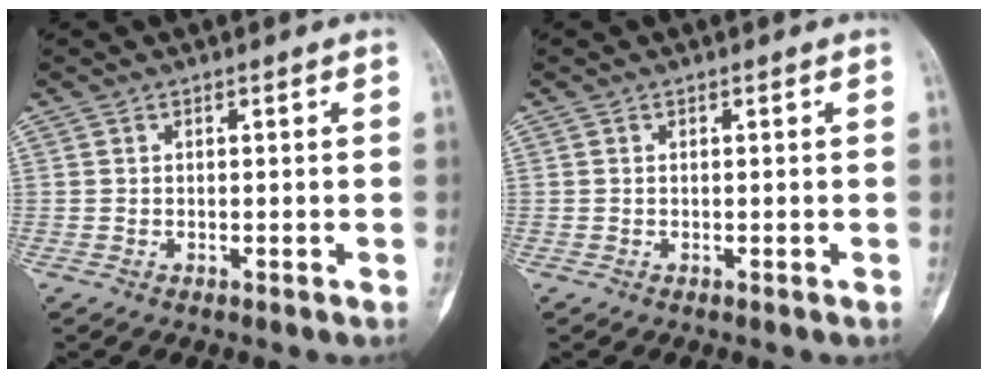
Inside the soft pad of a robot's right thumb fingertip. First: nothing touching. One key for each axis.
{"total": 0.0}